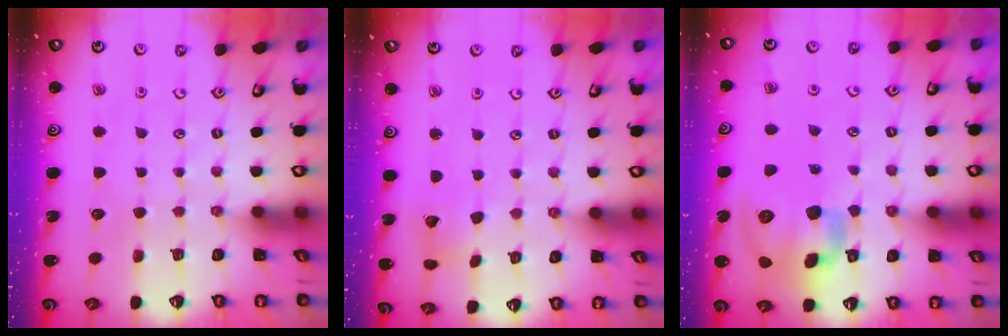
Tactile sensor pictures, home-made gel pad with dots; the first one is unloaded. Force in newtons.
{"total": 6.1, "press": 6.0, "slide": 0.7}
{"total": 17.3, "press": 17.1, "slide": 2.7}